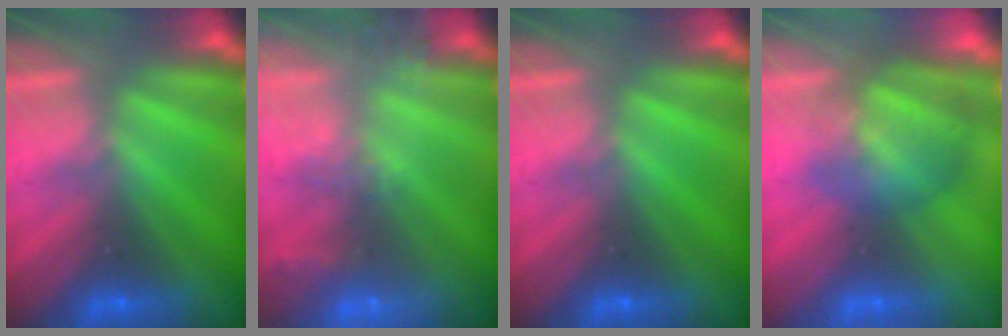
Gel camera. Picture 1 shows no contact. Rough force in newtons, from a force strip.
{"total": 13.7}
{"total": 0.0}
{"total": 3.4}